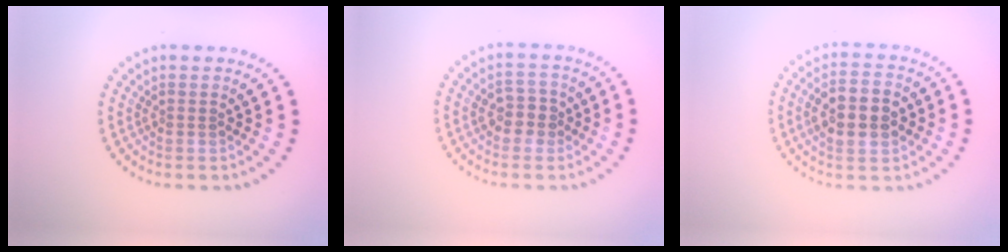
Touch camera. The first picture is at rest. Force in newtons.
{"total": 2.4, "press": 2.4, "slide": 0.3}
{"total": 4.8, "press": 4.8, "slide": 0.3}